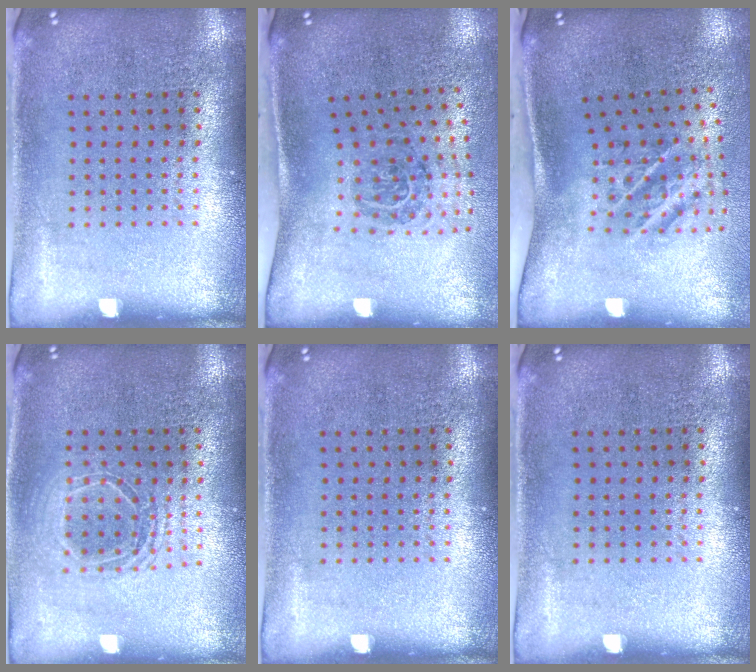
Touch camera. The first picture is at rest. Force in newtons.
{"total": 2.0, "press": 1.2, "slide": 1.5}
{"total": 2.4, "press": 1.4, "slide": 2.0}
{"total": 1.6, "press": 1.3, "slide": 0.8}
{"total": 0.0}
{"total": 0.0}